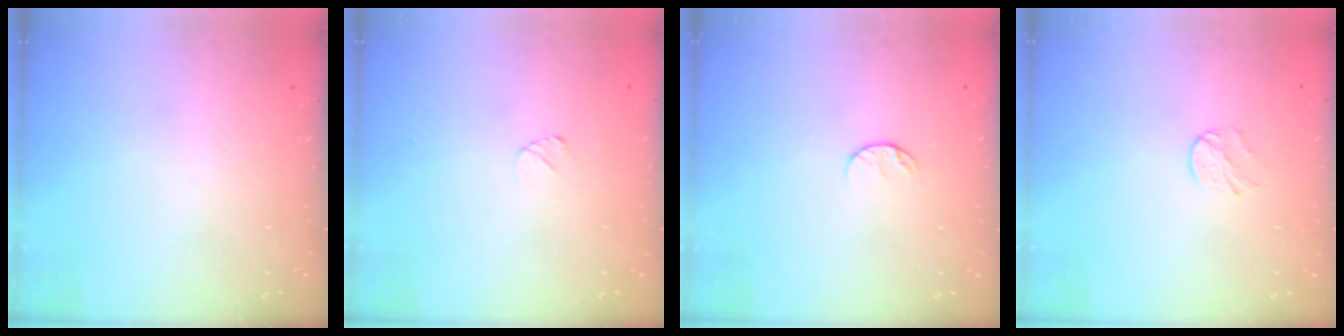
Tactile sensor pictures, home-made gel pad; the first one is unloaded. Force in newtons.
{"total": 2.6, "press": 2.6, "slide": 0.3}
{"total": 5.6, "press": 5.5, "slide": 0.6}
{"total": 3.1, "press": 3.0, "slide": 0.4}